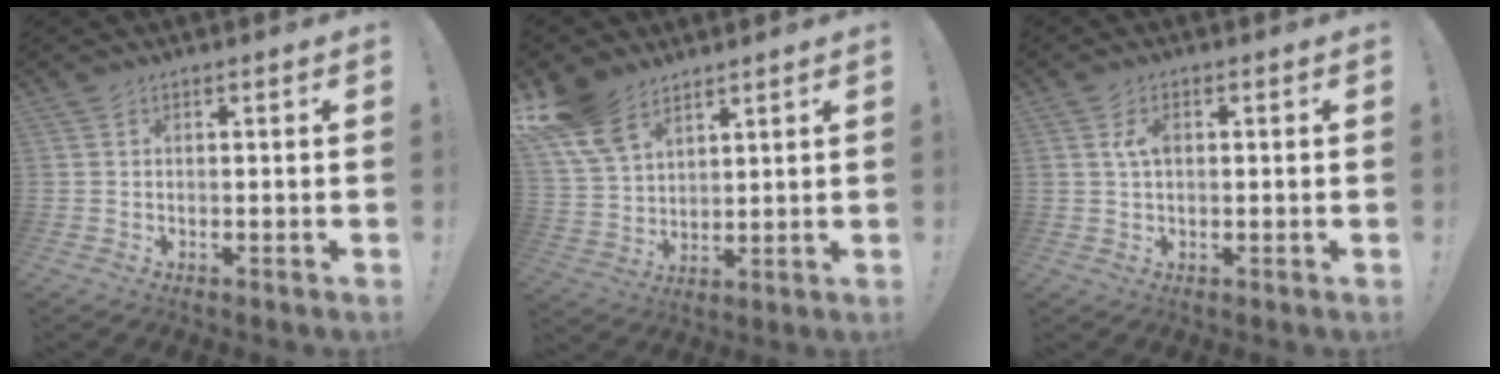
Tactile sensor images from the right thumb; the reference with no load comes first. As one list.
[{"total": 12.9, "force": [8.6, 7.4, 6.2], "torque": [-0.133, -0.041, 0.171]}, {"total": 3.3, "force": [0.6, 1.9, 2.6], "torque": [-0.060, 0.011, 0.011]}]